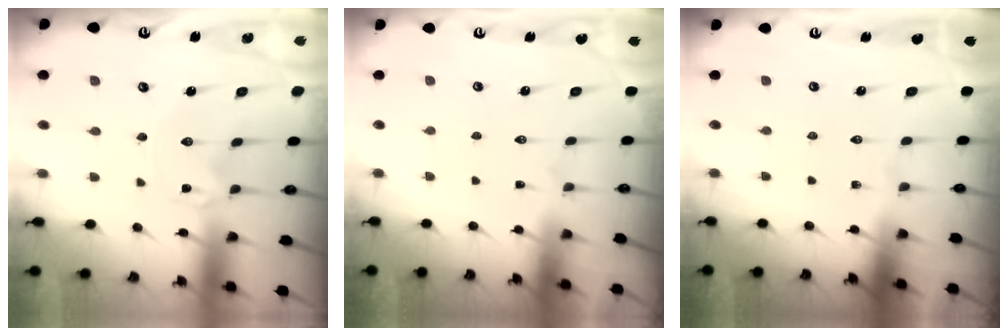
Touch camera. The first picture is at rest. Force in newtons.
{"total": 1.6, "press": 1.6, "slide": 0.1}
{"total": 0.0}